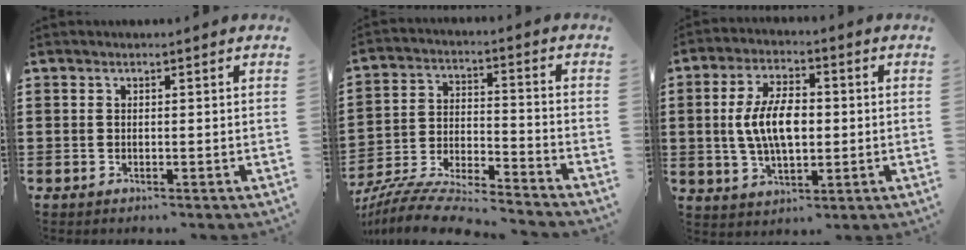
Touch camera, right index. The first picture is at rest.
{"total": 8.2, "force": [-7.8, 0.6, 2.6], "torque": [-0.061, 0.000, -0.157]}
{"total": 8.6, "force": [0.1, 4.3, 7.4], "torque": [-0.151, 0.003, -0.006]}